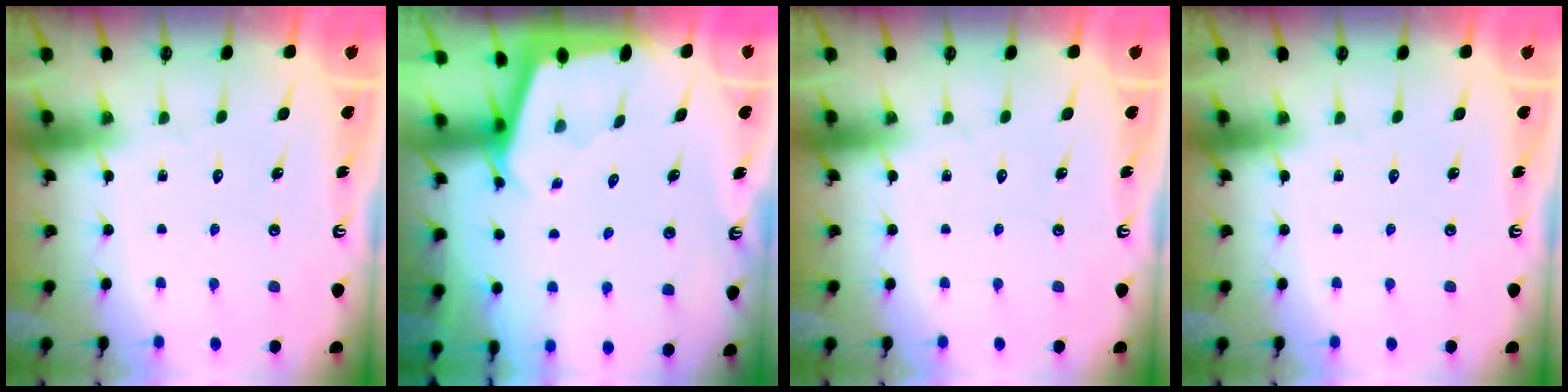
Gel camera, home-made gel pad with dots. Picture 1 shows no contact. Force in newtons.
{"total": 1.8, "press": 1.8, "slide": 0.2}
{"total": 0.0}
{"total": 0.0}